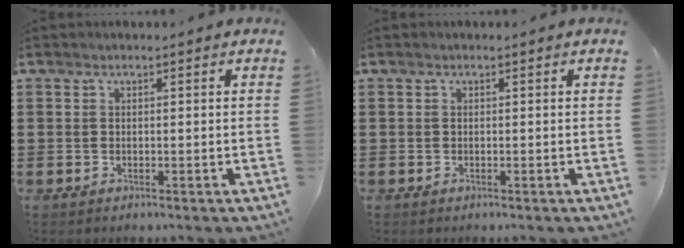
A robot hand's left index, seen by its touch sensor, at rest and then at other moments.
{"total": 0.0}